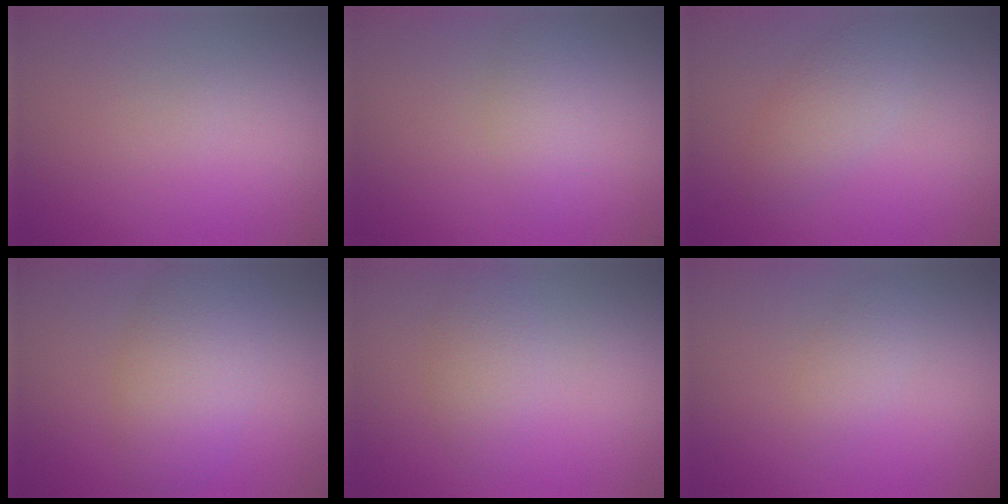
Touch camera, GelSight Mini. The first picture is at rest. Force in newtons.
{"total": 2.1, "press": 2.1, "slide": 0.0}
{"total": 2.7, "press": 2.6, "slide": 0.1}
{"total": 5.2, "press": 5.2, "slide": 0.4}
{"total": 2.1, "press": 2.1, "slide": 0.1}
{"total": 1.5, "press": 1.5, "slide": 0.1}